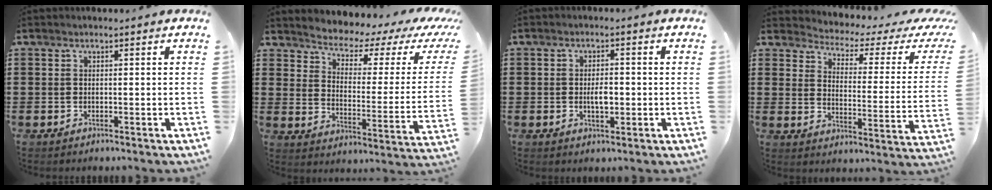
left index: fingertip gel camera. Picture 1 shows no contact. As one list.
[{"total": 3.1, "force": [2.7, 1.3, 0.7], "torque": [-0.037, -0.029, 0.038]}, {"total": 3.1, "force": [-0.2, 1.3, 2.8], "torque": [-0.045, -0.001, -0.006]}, {"total": 2.7, "force": [2.1, 0.7, 1.5], "torque": [-0.047, -0.026, 0.025]}]